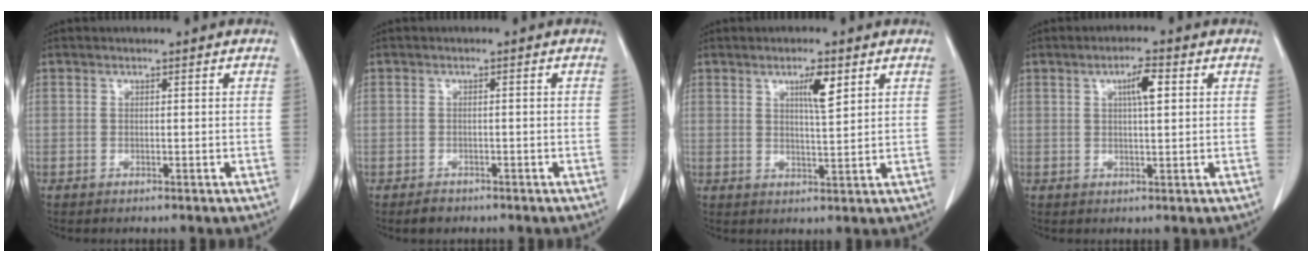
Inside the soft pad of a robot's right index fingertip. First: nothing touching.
{"total": 1.8, "force": [-1.4, 1.2, 0.4], "torque": [-0.011, 0.001, -0.019]}
{"total": 4.4, "force": [2.2, 0.5, 3.7], "torque": [-0.063, -0.002, 0.038]}
{"total": 4.0, "force": [1.3, 0.7, 3.7], "torque": [-0.064, 0.004, 0.021]}